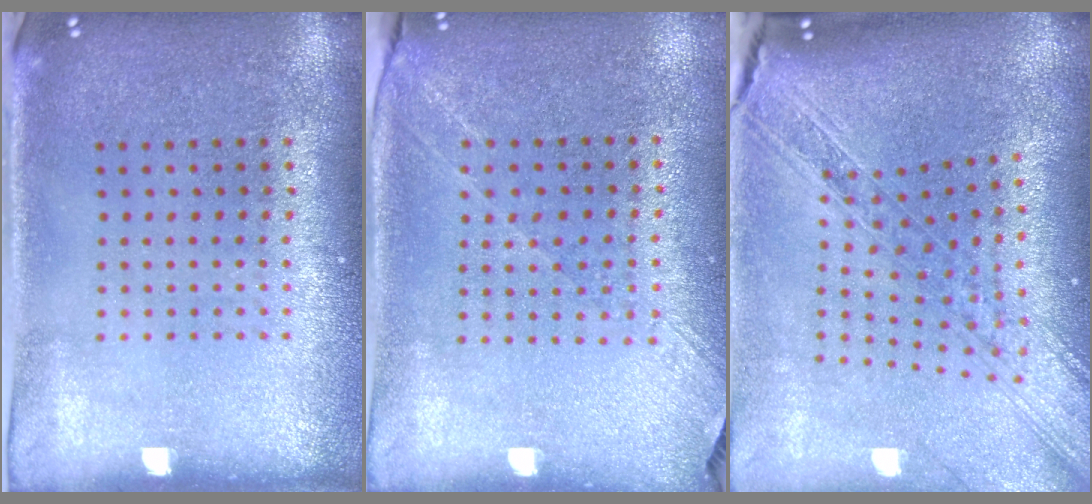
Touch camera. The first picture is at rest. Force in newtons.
{"total": 1.3, "press": 1.2, "slide": 0.4}
{"total": 2.4, "press": 2.0, "slide": 1.3}